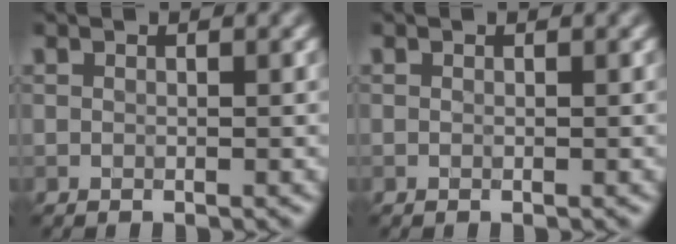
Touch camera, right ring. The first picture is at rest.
{"total": 0.0}